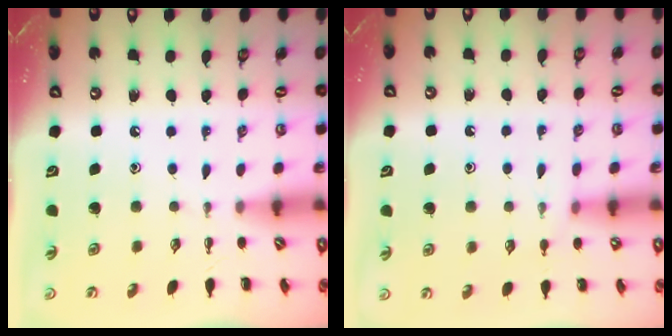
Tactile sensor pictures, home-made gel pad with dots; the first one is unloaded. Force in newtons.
{"total": 4.9, "press": 4.8, "slide": 1.2}